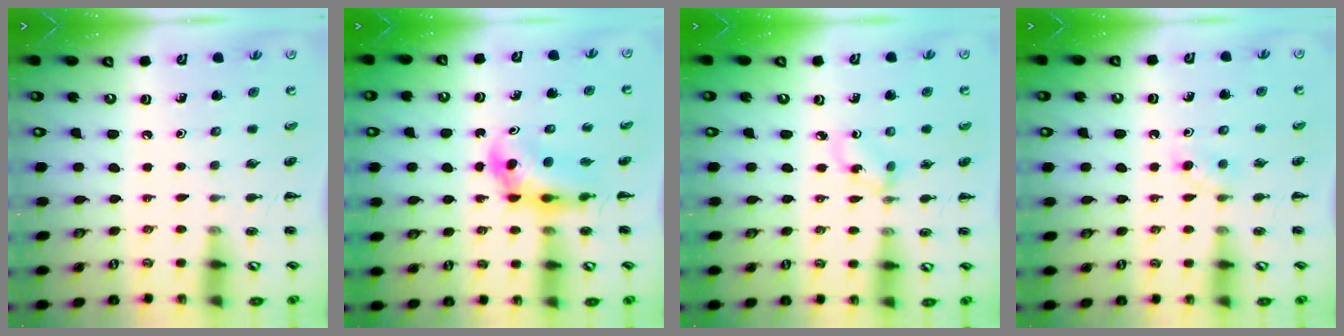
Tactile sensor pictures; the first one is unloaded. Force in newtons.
{"total": 4.5, "press": 4.5, "slide": 0.7}
{"total": 1.8, "press": 1.7, "slide": 0.6}
{"total": 2.7, "press": 2.5, "slide": 1.0}